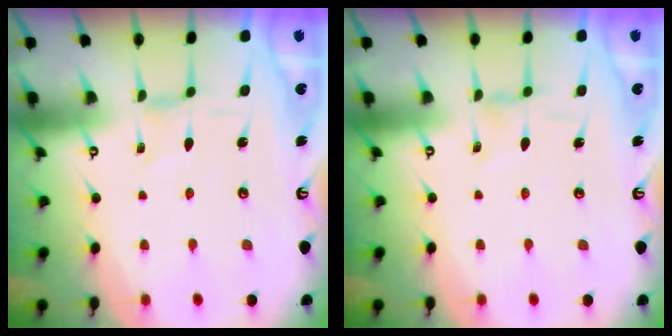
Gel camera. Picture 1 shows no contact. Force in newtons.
{"total": 1.7, "press": 1.6, "slide": 0.3}